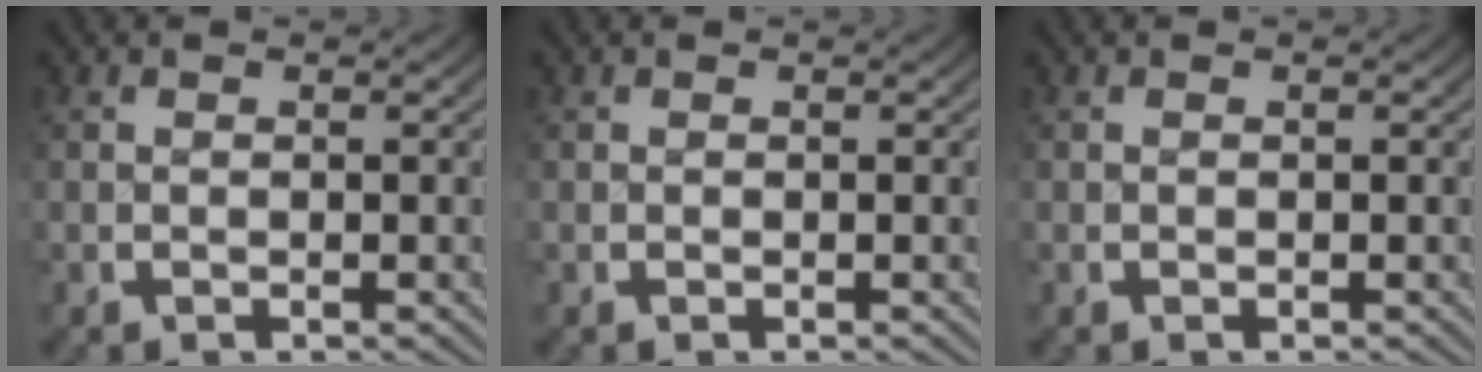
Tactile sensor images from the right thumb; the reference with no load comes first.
{"total": 0.0}
{"total": 0.0}